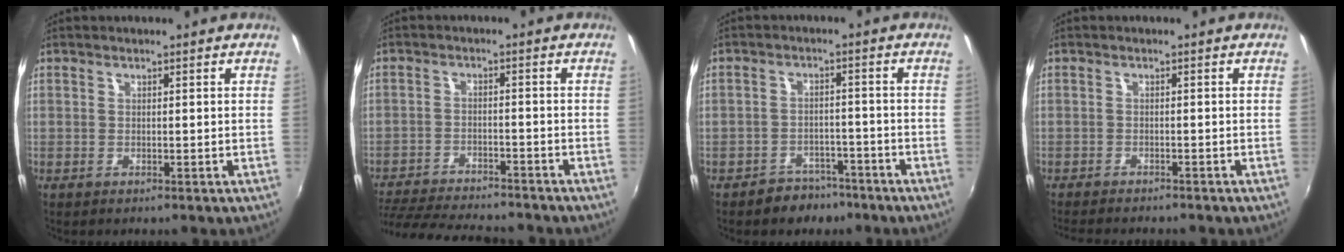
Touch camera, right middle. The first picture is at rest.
{"total": 16.7, "force": [-14.8, 3.5, 6.9], "torque": [-0.152, -0.023, -0.228]}
{"total": 5.5, "force": [-4.1, 3.6, 0.4], "torque": [-0.011, 0.025, -0.054]}
{"total": 6.1, "force": [-5.6, 1.1, 2.3], "torque": [-0.057, -0.016, -0.086]}